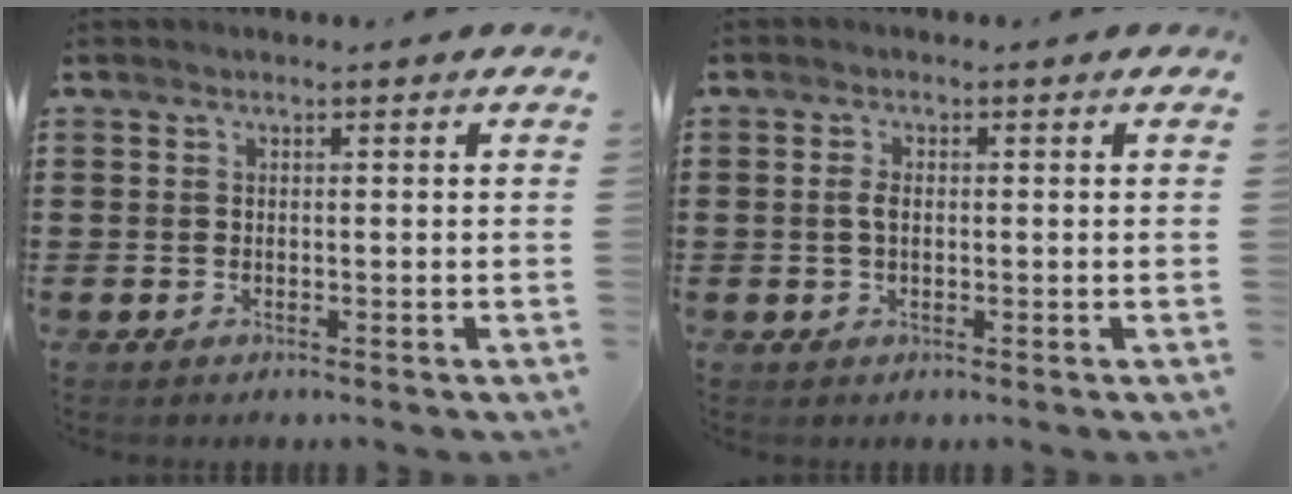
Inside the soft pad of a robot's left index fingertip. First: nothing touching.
{"total": 1.8, "force": [0.0, 0.8, 1.6], "torque": [-0.041, 0.000, -0.003]}